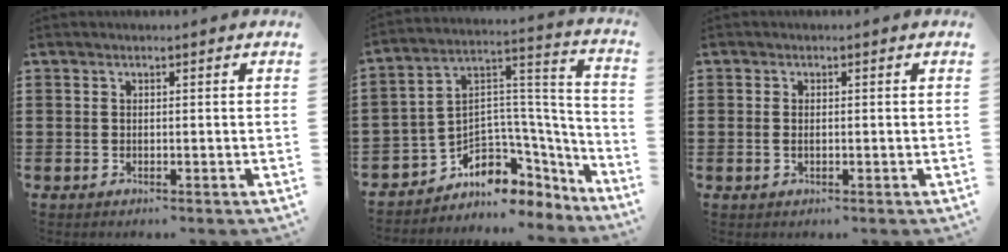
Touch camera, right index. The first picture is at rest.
{"total": 5.7, "force": [-1.2, 5.3, 1.8], "torque": [-0.053, -0.027, -0.012]}
{"total": 1.1, "force": [0.0, 0.4, 1.0], "torque": [-0.023, -0.001, 0.001]}